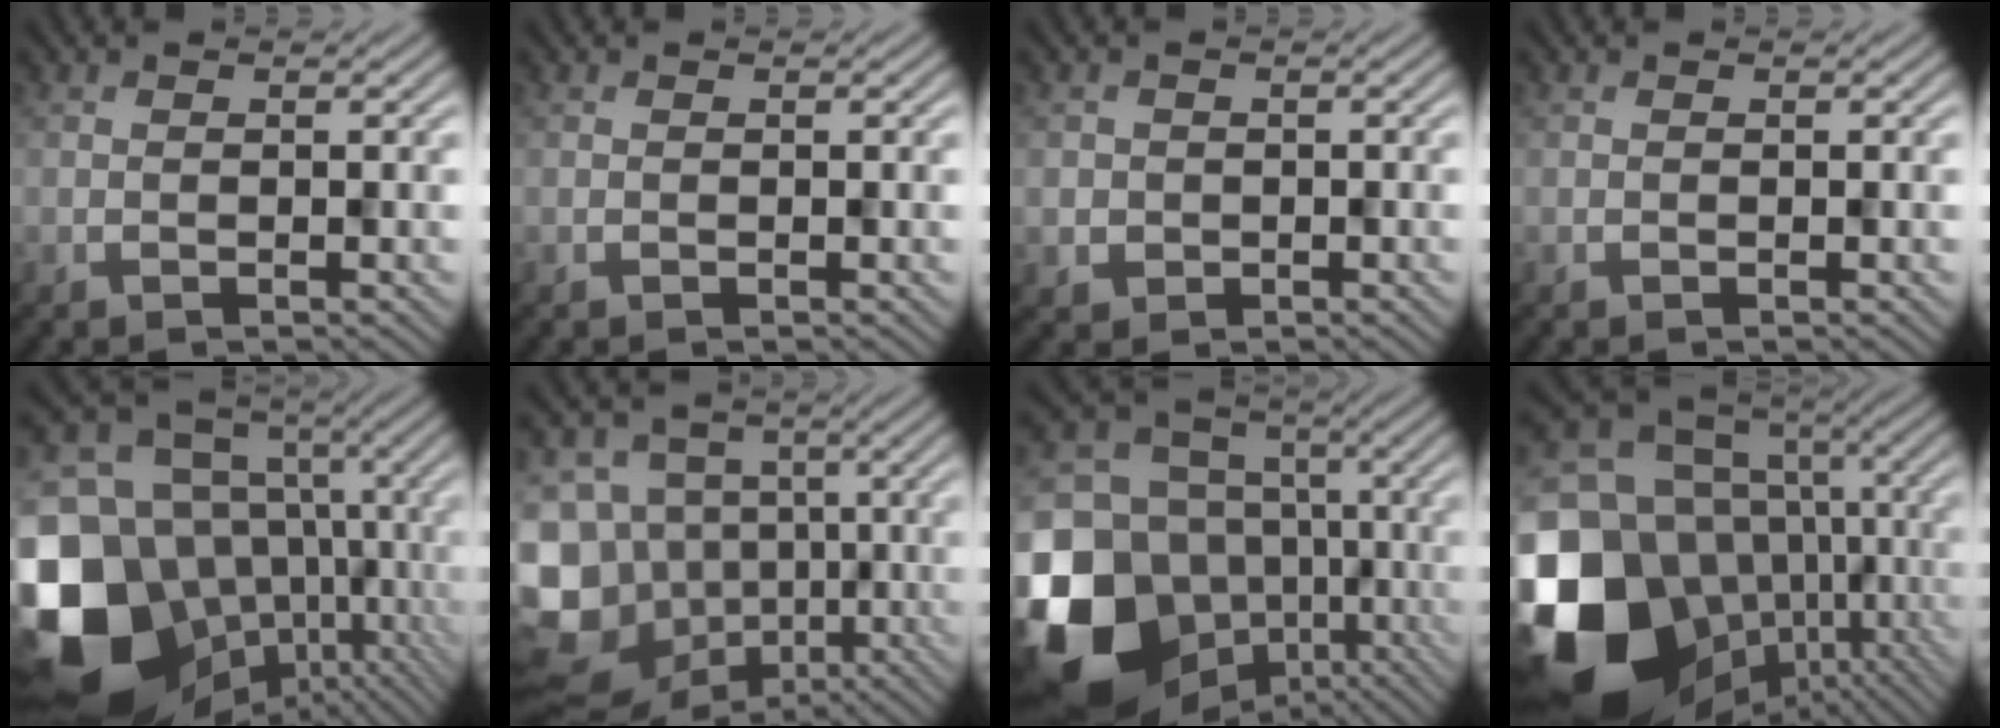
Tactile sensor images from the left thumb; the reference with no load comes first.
{"total": 0.0}
{"total": 1.8, "force": [-0.2, 1.8, 0.0], "torque": [-0.002, -0.010, -0.003]}
{"total": 0.0}
{"total": 19.9, "force": [-5.0, 16.1, 10.5], "torque": [-0.286, -0.023, -0.049]}
{"total": 17.3, "force": [-6.6, 14.6, 6.5], "torque": [-0.187, -0.008, -0.101]}
{"total": 19.3, "force": [-7.7, 15.1, 9.3], "torque": [-0.266, -0.042, -0.097]}
{"total": 20.3, "force": [-4.8, 15.0, 12.8], "torque": [-0.326, -0.021, -0.033]}